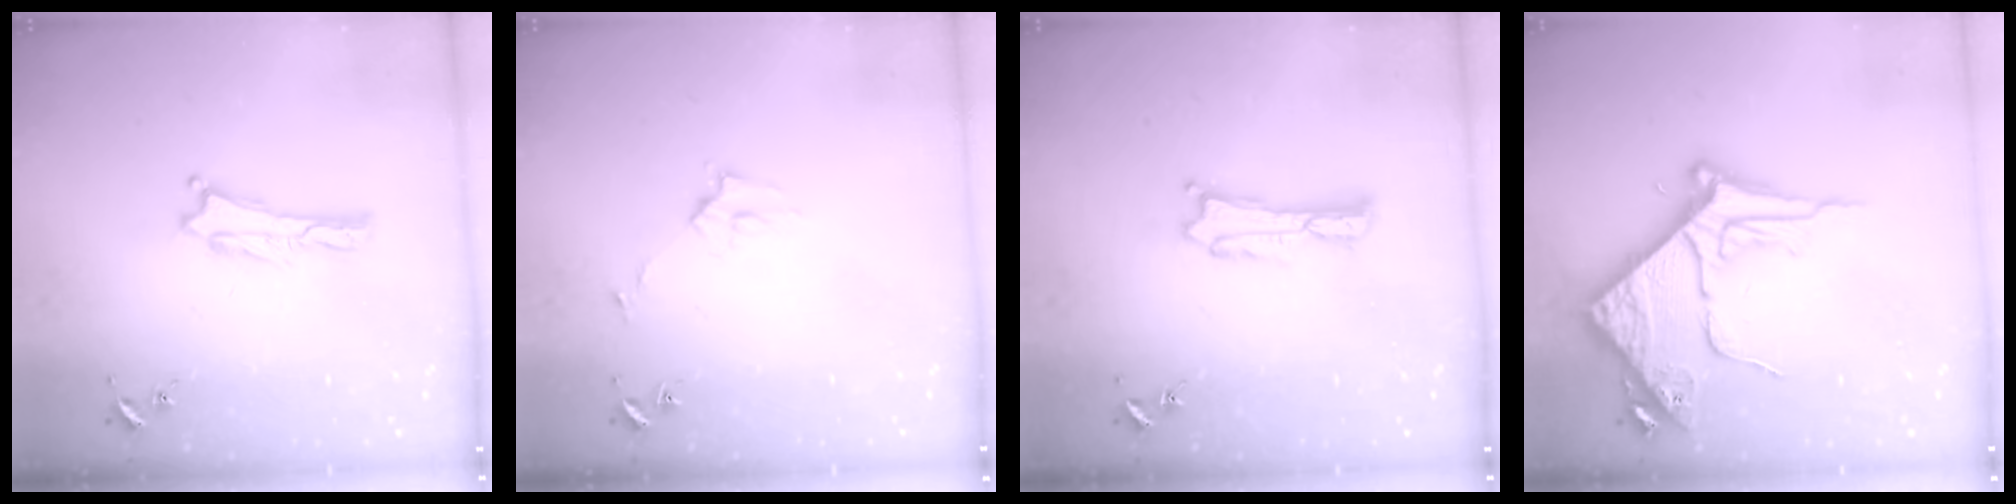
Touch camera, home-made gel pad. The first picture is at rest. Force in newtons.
{"total": 2.7, "press": 2.7, "slide": 0.3}
{"total": 0.9, "press": 0.9, "slide": 0.2}
{"total": 8.9, "press": 8.9, "slide": 0.8}